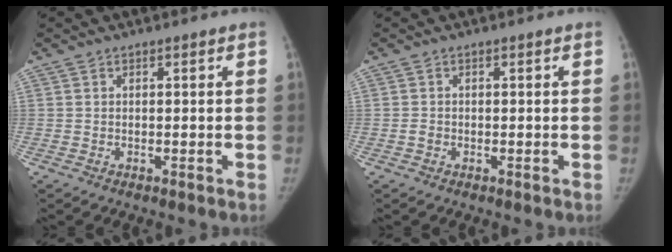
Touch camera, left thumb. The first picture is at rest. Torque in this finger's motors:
{"motor_torque": [0.09, 0.36, 0.14, -0.42, 0.03]}